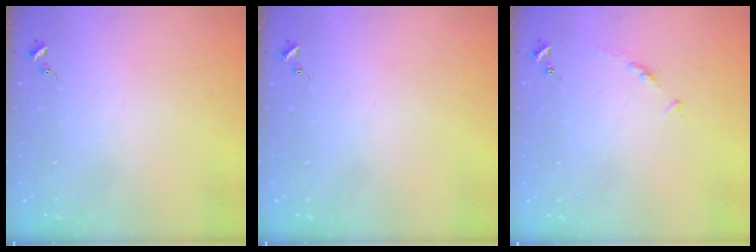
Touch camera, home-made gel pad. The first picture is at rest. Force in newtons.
{"total": 0.0}
{"total": 3.8, "press": 3.8, "slide": 0.5}